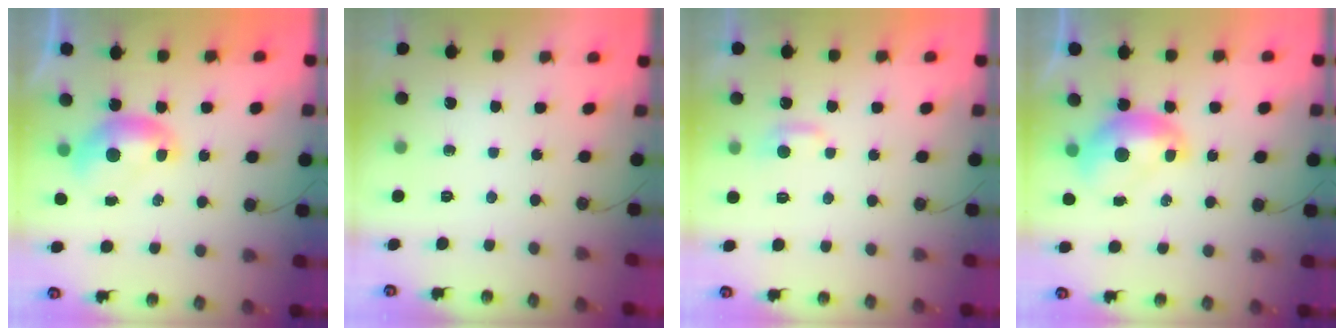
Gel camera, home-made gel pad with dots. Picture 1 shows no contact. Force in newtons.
{"total": 0.0}
{"total": 1.6, "press": 1.4, "slide": 0.7}
{"total": 1.6, "press": 1.5, "slide": 0.3}